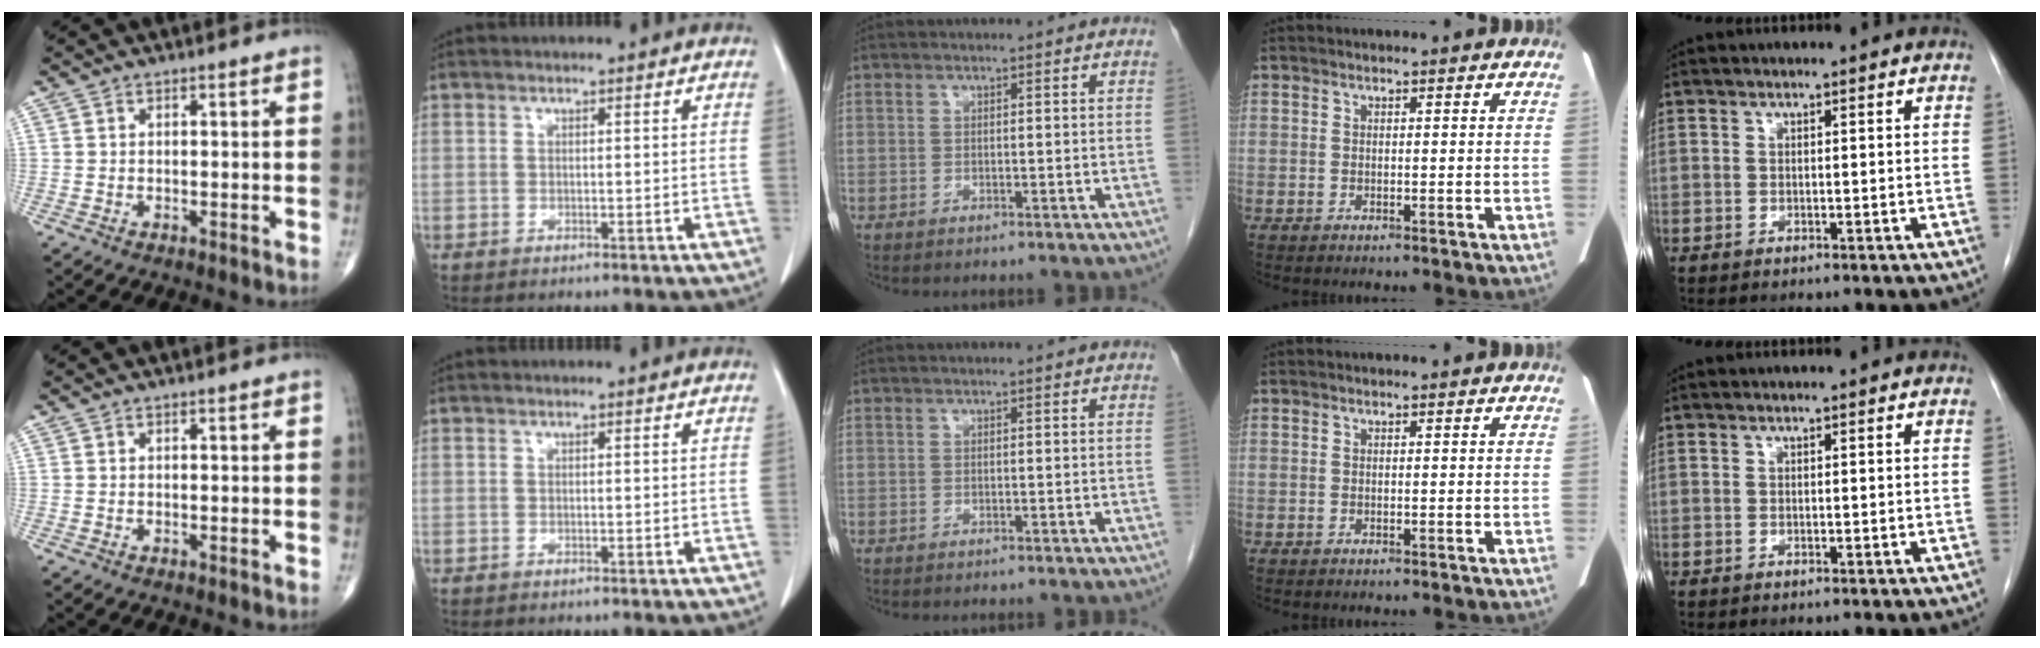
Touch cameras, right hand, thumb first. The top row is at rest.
{}